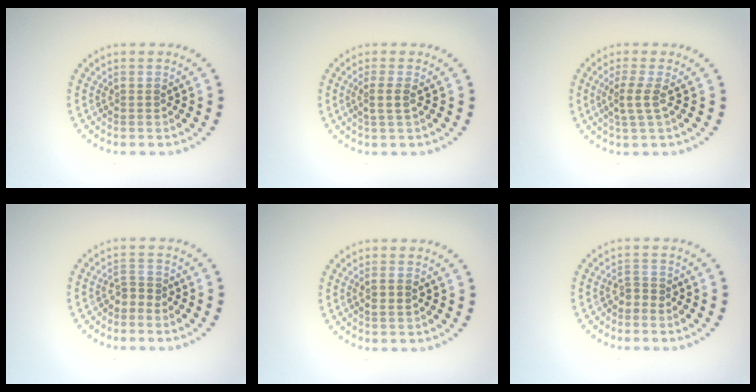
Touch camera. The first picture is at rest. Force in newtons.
{"total": 1.5, "press": 1.3, "slide": 0.8}
{"total": 2.0, "press": 1.6, "slide": 1.2}
{"total": 1.2, "press": 0.9, "slide": 0.8}
{"total": 1.1, "press": 1.1, "slide": 0.4}
{"total": 1.0, "press": 0.8, "slide": 0.7}